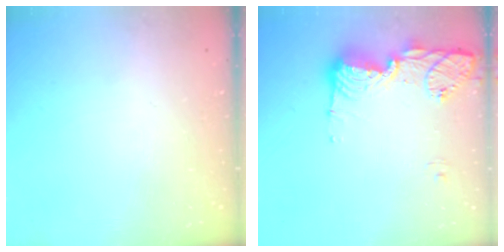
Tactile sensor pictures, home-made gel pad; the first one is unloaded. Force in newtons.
{"total": 16.1, "press": 15.2, "slide": 5.3}